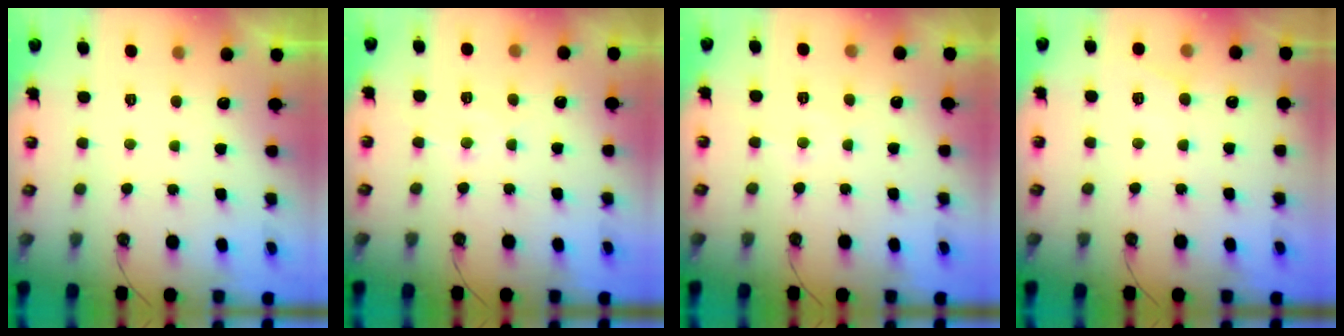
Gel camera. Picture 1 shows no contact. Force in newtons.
{"total": 6.4, "press": 6.4, "slide": 0.3}
{"total": 6.1, "press": 6.1, "slide": 0.4}
{"total": 4.7, "press": 4.7, "slide": 0.7}